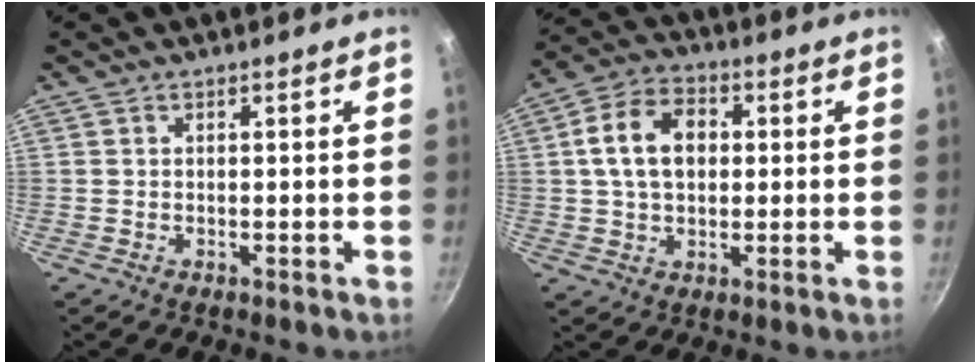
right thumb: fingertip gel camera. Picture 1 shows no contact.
{"total": 11.1, "force": [1.5, 7.8, 7.7], "torque": [-0.119, 0.018, 0.018]}